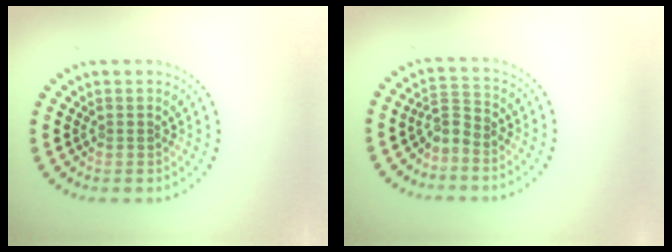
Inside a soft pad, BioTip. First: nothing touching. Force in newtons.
{"total": 2.2, "press": 1.5, "slide": 1.6}